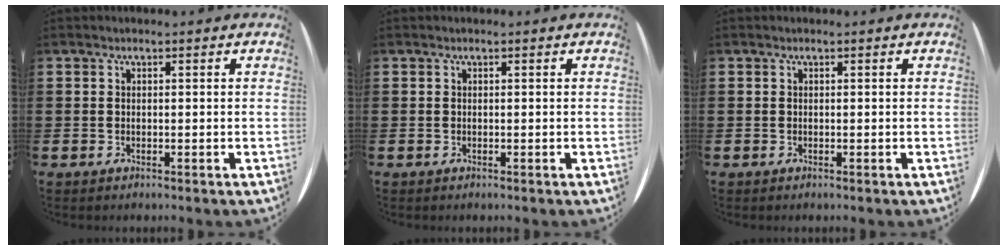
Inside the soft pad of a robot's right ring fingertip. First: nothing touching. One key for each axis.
{"total": 0.0}
{"total": 0.0}